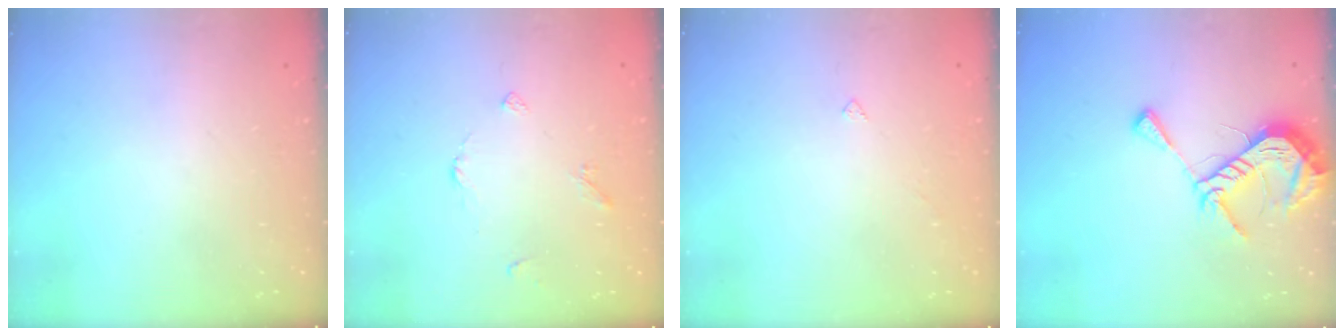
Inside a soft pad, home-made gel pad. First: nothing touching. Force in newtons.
{"total": 4.0, "press": 4.0, "slide": 0.6}
{"total": 2.3, "press": 2.3, "slide": 0.5}
{"total": 12.8, "press": 12.7, "slide": 1.2}